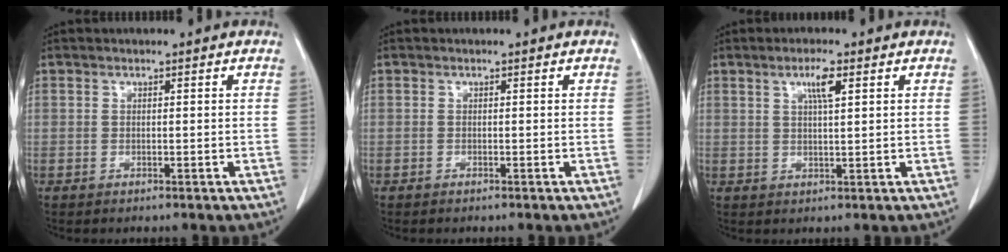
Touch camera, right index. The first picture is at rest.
{"total": 0.0}
{"total": 3.5, "force": [1.6, 0.3, 3.1], "torque": [-0.057, 0.000, 0.028]}